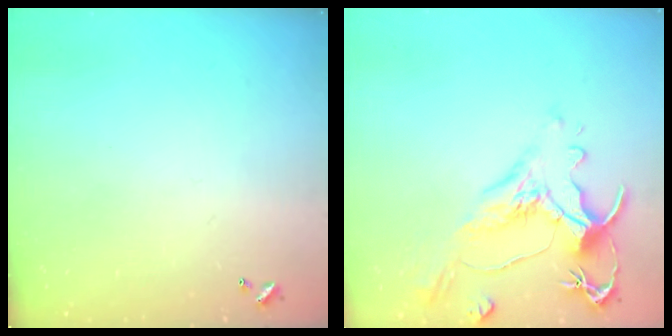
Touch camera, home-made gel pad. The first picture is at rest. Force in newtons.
{"total": 1.6, "press": 0.4, "slide": 1.6}